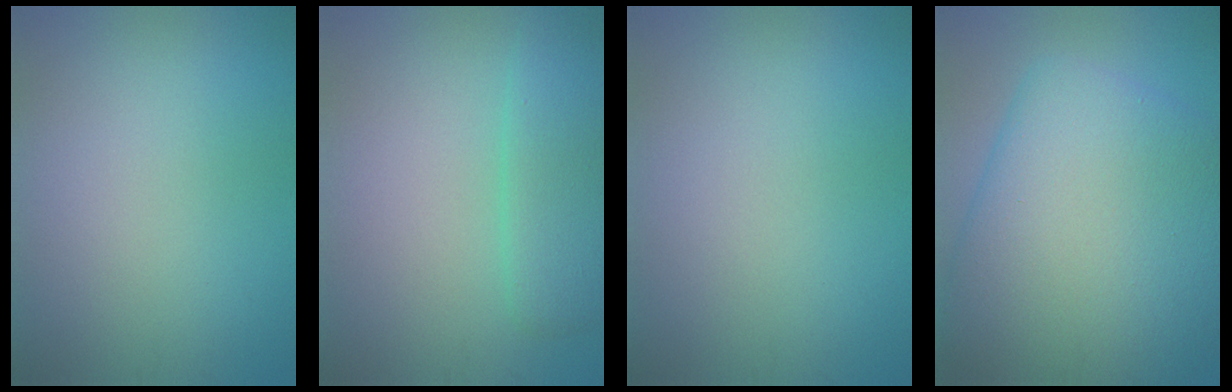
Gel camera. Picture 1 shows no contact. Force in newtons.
{"total": 3.9, "press": 3.9, "slide": 0.3}
{"total": 0.0}
{"total": 14.5, "press": 14.5, "slide": 0.4}